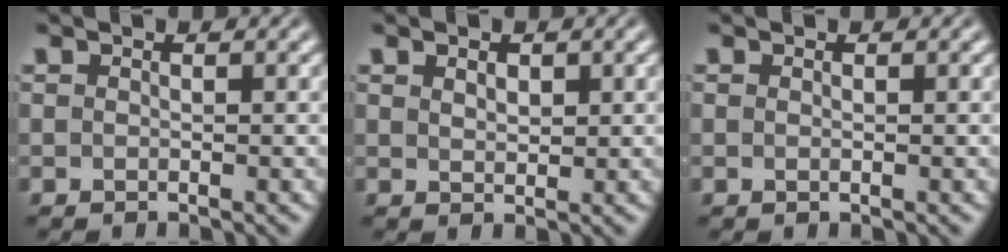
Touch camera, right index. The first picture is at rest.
{"total": 1.0, "force": [0.7, -0.2, 0.7], "torque": [-0.003, -0.012, 0.024]}
{"total": 0.0}